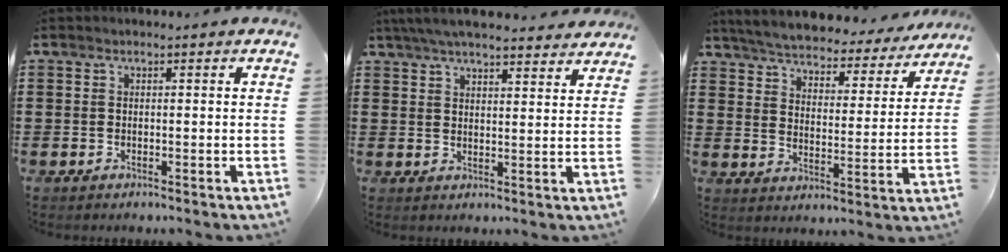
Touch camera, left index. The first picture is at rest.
{"total": 5.6, "force": [5.2, 0.6, 1.9], "torque": [-0.052, -0.012, 0.095]}
{"total": 4.8, "force": [4.7, 0.2, 0.7], "torque": [-0.039, -0.037, 0.077]}